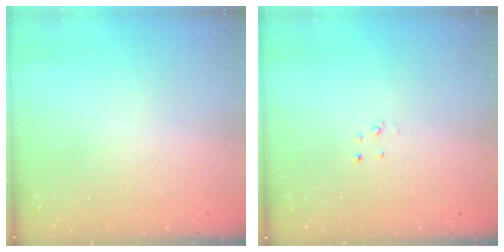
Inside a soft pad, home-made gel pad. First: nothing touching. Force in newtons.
{"total": 2.0, "press": 2.0, "slide": 0.2}